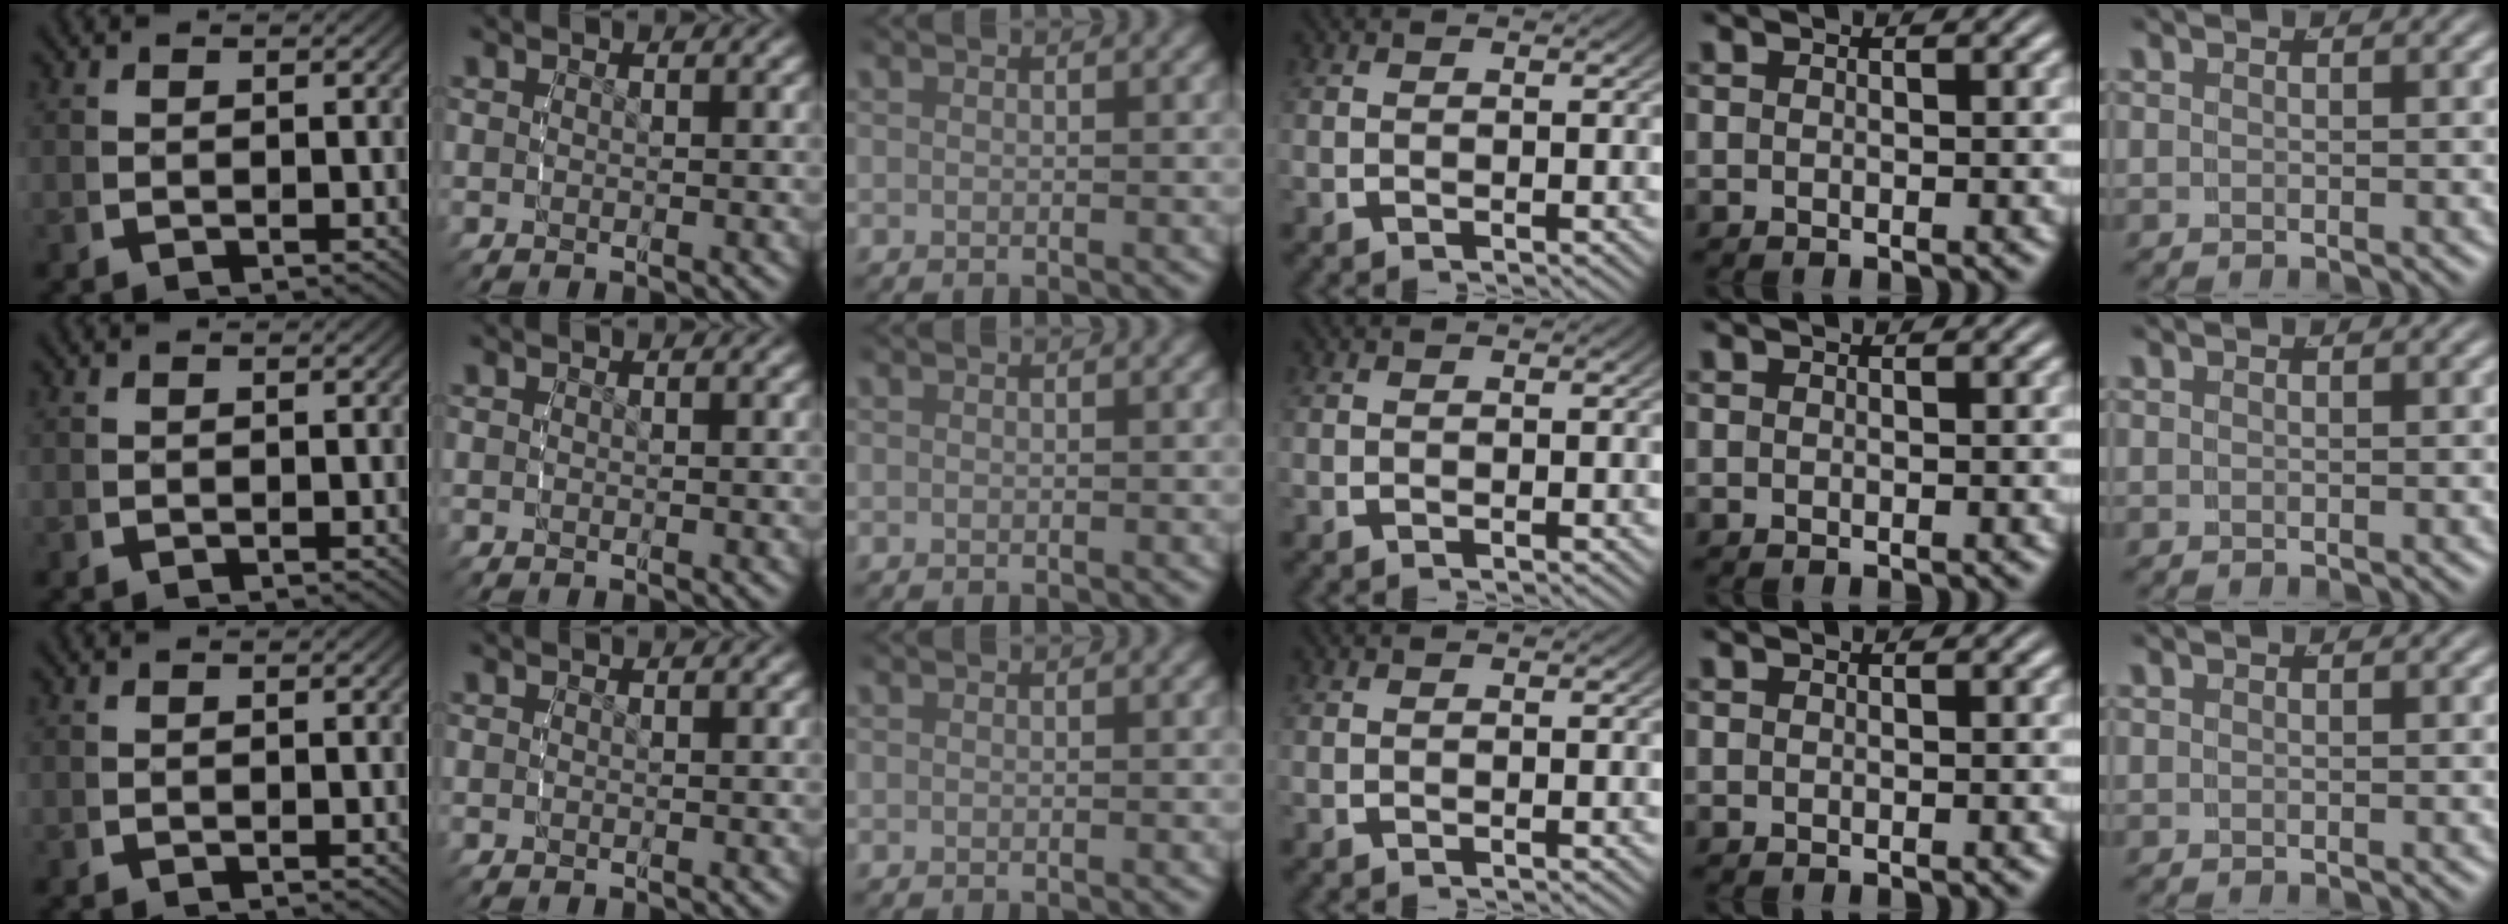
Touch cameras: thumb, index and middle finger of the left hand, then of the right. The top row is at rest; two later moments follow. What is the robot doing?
{"motion": "reach", "object": "paper"}